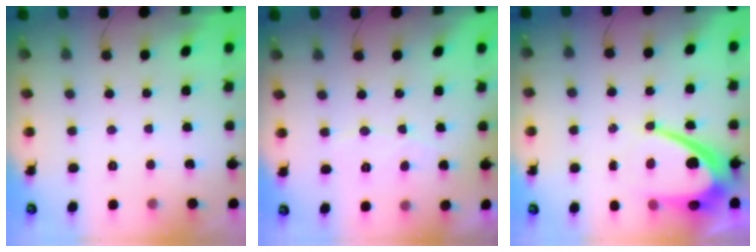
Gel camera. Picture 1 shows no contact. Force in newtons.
{"total": 4.9, "press": 4.8, "slide": 0.5}
{"total": 12.1, "press": 12.1, "slide": 0.8}